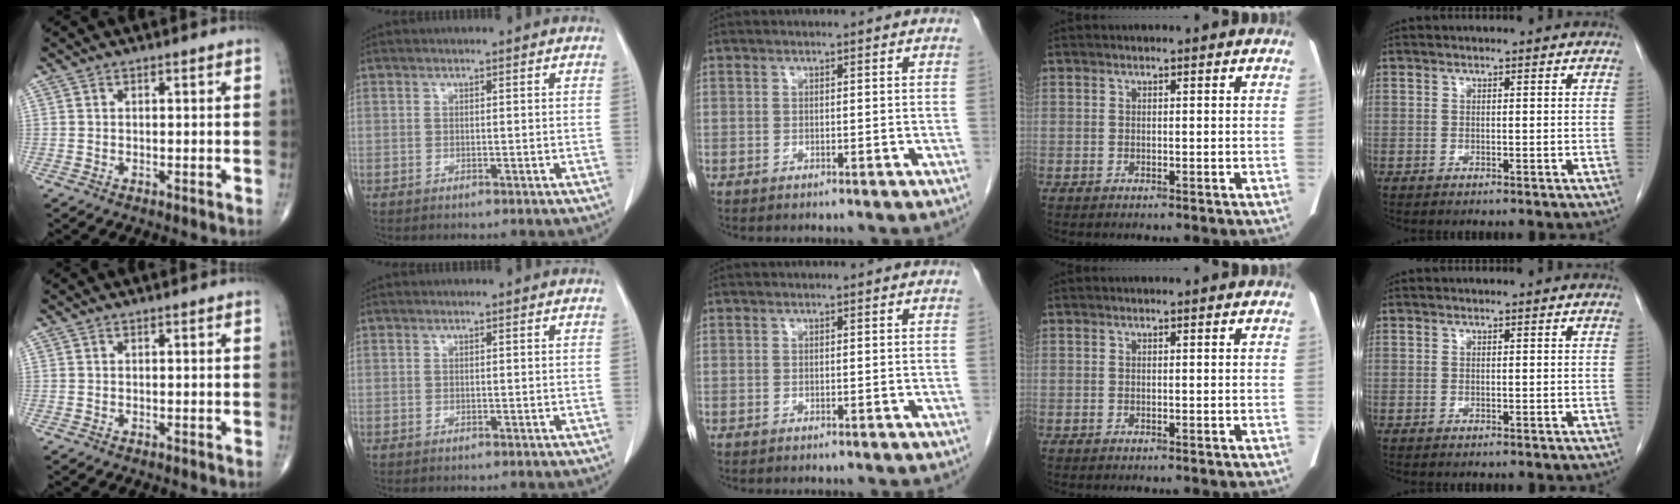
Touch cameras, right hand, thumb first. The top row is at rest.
{}